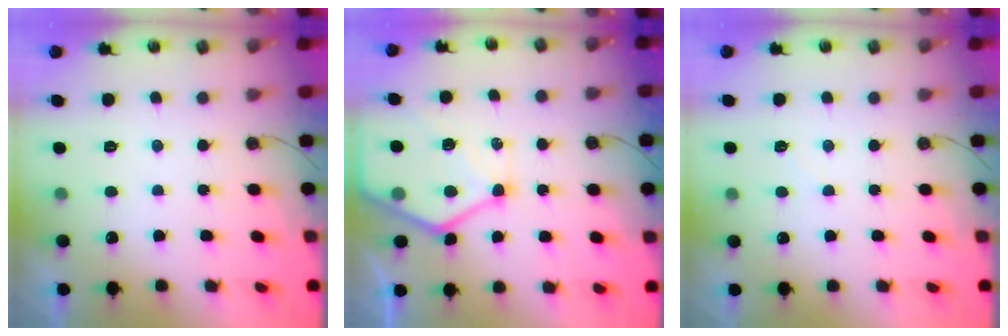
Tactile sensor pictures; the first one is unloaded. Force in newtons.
{"total": 16.0, "press": 15.9, "slide": 1.5}
{"total": 3.3, "press": 3.2, "slide": 0.5}